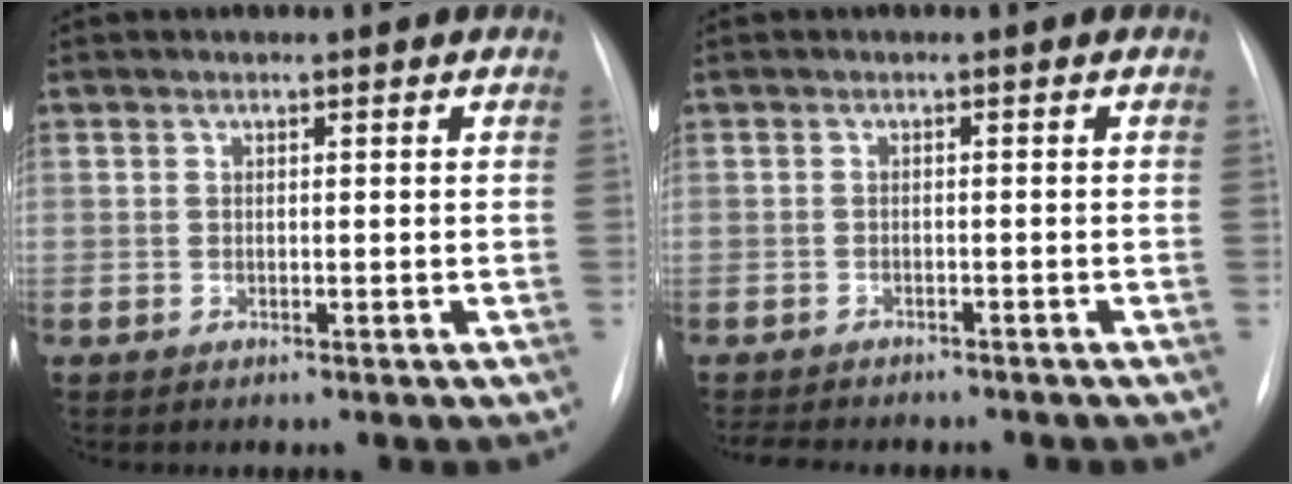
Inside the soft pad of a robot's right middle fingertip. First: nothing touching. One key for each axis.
{"total": 8.5, "fx": -7.5, "fy": 2.4, "fz": 3.3, "tx": -0.056, "ty": -0.004, "tz": -0.097}